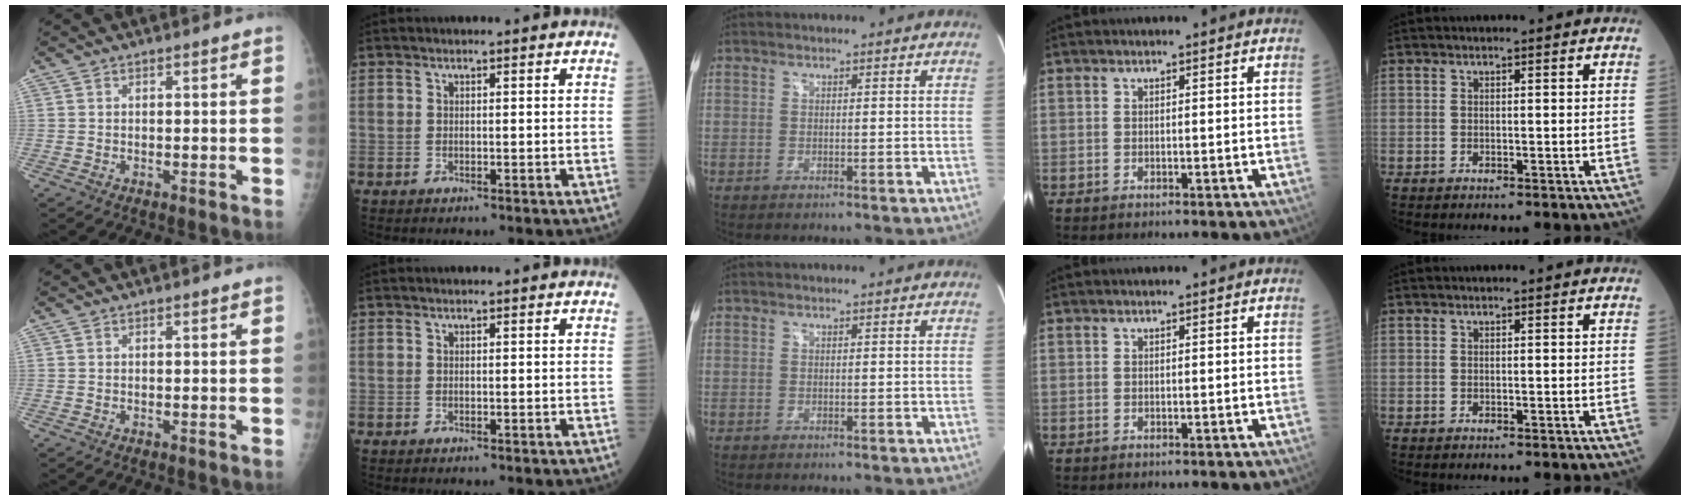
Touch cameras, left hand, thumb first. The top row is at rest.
{}